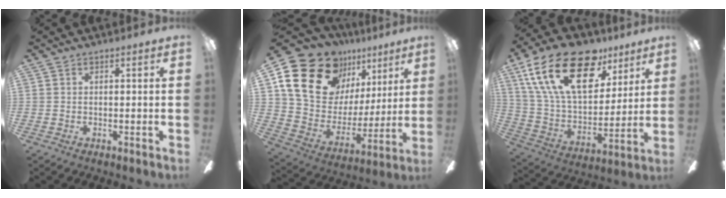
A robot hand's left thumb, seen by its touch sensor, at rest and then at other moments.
{"total": 23.6, "force": [13.9, 15.2, 11.5], "torque": [-0.203, -0.075, 0.268]}
{"total": 26.7, "force": [13.4, 14.5, 18.0], "torque": [-0.326, -0.064, 0.238]}